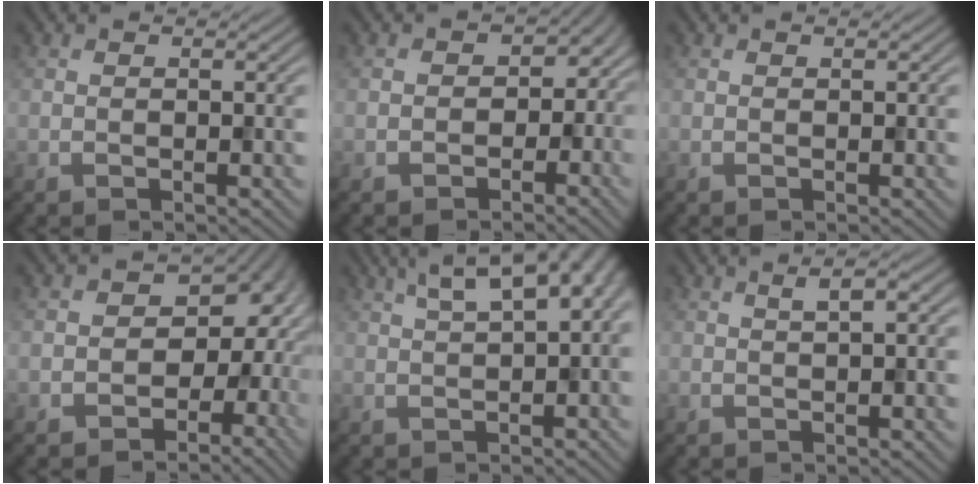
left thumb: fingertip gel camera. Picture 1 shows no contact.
{"total": 4.5, "force": [-1.3, 3.7, 2.1], "torque": [-0.006, -0.004, -0.022]}
{"total": 0.0}
{"total": 10.2, "force": [-1.5, 8.0, 6.2], "torque": [-0.049, -0.019, -0.023]}
{"total": 8.5, "force": [3.4, 3.1, 7.1], "torque": [-0.112, 0.023, 0.055]}
{"total": 1.8, "force": [0.7, 0.2, 1.7], "torque": [-0.032, 0.012, 0.009]}